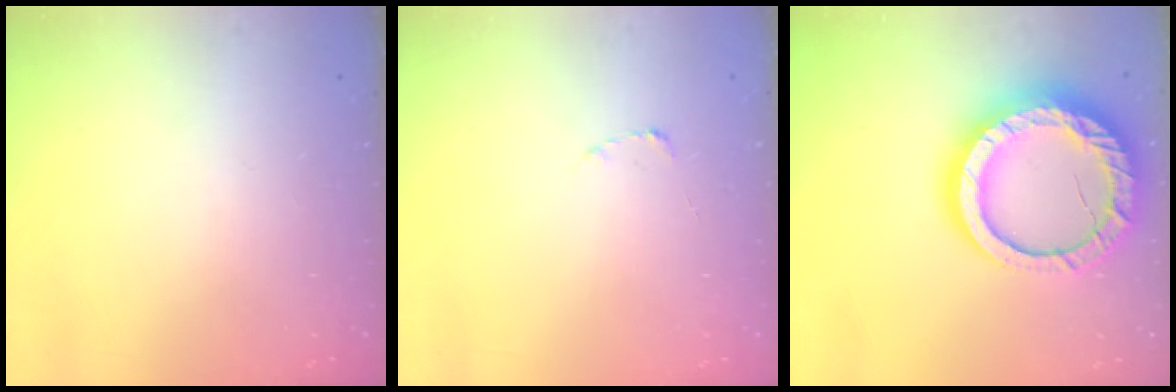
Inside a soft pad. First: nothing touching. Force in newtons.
{"total": 1.8, "press": 1.7, "slide": 0.3}
{"total": 22.6, "press": 22.5, "slide": 2.2}